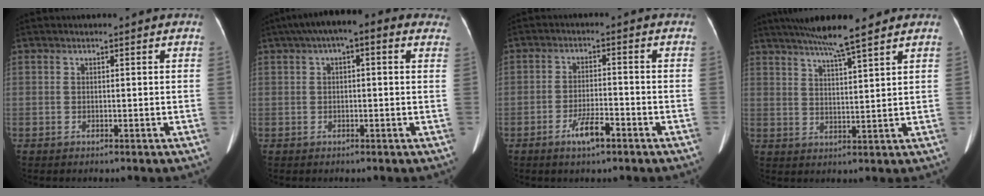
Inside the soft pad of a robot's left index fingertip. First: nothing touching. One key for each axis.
{"total": 9.0, "fx": 5.0, "fy": 3.0, "fz": 6.9, "tx": -0.093, "ty": 0.048, "tz": 0.062}
{"total": 4.6, "fx": -2.9, "fy": 1.0, "fz": 3.4, "tx": -0.065, "ty": -0.001, "tz": -0.051}
{"total": 9.4, "fx": 7.6, "fy": -0.2, "fz": 5.6, "tx": -0.093, "ty": 0.017, "tz": 0.119}